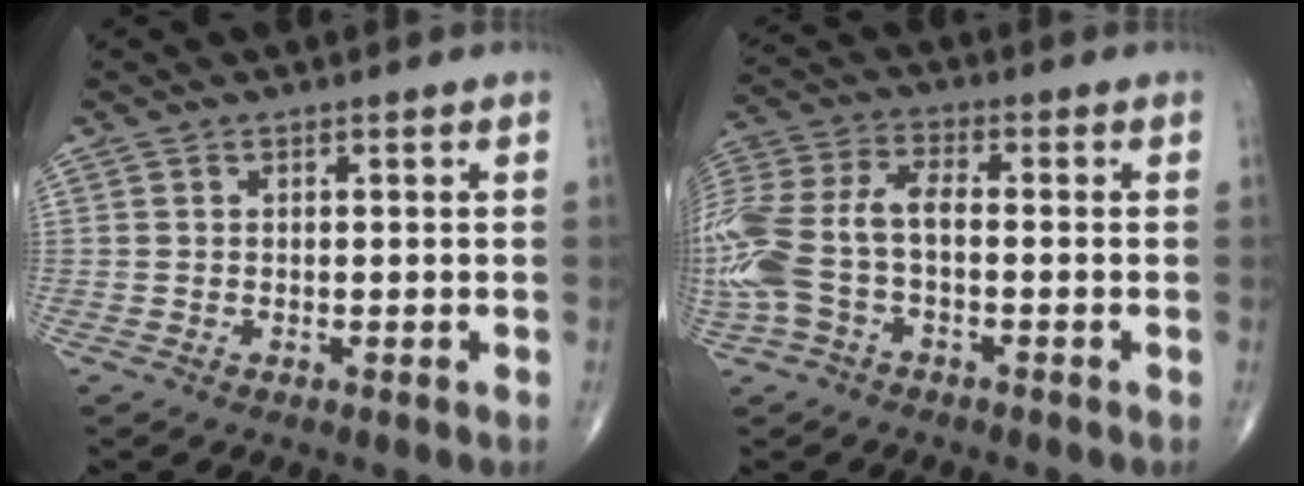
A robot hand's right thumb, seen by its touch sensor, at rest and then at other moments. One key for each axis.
{"total": 15.6, "fx": -2.7, "fy": 8.6, "fz": 12.8, "tx": -0.310, "ty": 0.028, "tz": -0.052}